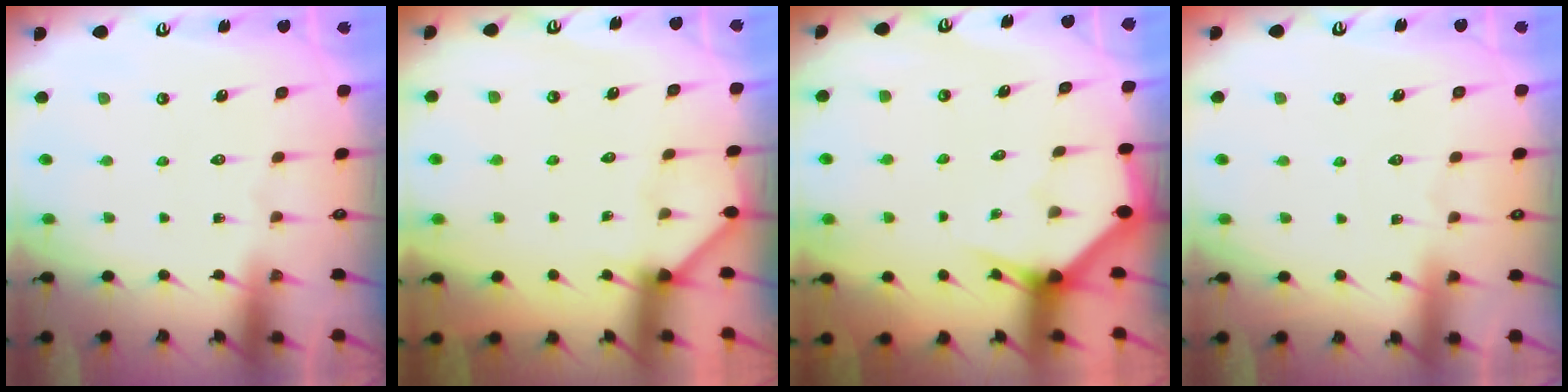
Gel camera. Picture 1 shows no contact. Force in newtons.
{"total": 2.0, "press": 2.0, "slide": 0.2}
{"total": 2.8, "press": 2.8, "slide": 0.1}
{"total": 2.9, "press": 2.9, "slide": 0.3}